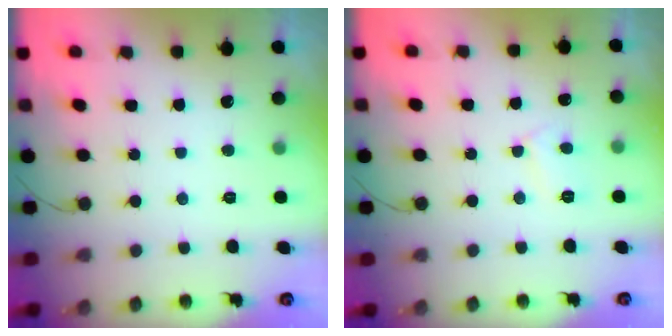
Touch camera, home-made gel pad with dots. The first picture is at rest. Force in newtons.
{"total": 5.4, "press": 5.4, "slide": 0.5}